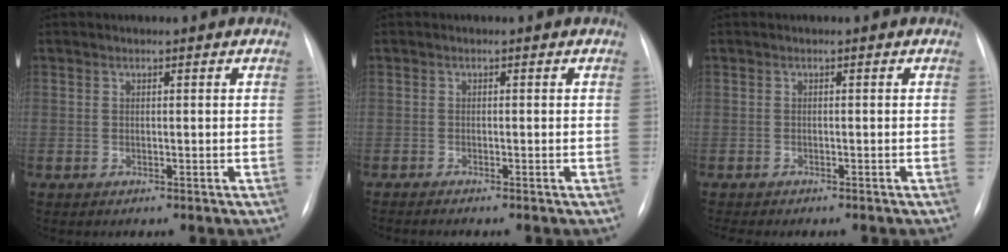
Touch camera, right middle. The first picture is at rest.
{"total": 1.9, "force": [-1.6, -0.2, 1.0], "torque": [-0.015, -0.005, -0.019]}
{"total": 4.2, "force": [-3.7, 0.7, 2.0], "torque": [-0.023, -0.006, -0.042]}